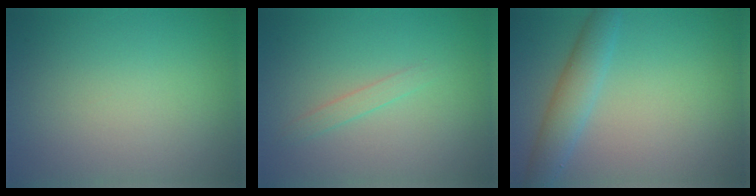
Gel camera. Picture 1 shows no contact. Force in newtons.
{"total": 1.0, "press": 1.0, "slide": 0.0}
{"total": 3.4, "press": 3.4, "slide": 0.1}